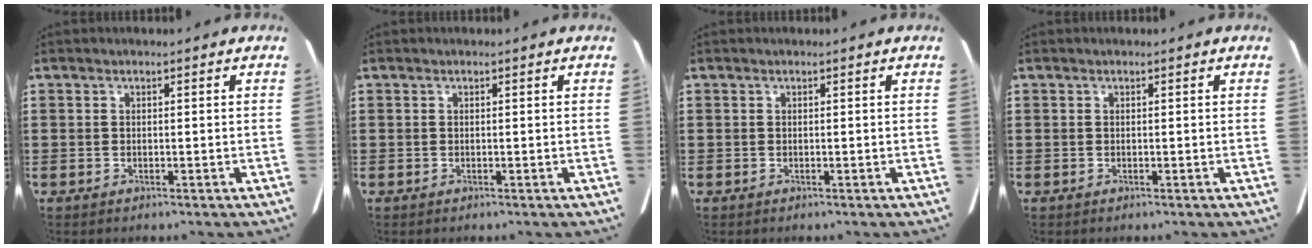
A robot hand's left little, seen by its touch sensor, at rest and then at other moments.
{"total": 0.0}
{"total": 0.0}
{"total": 0.0}